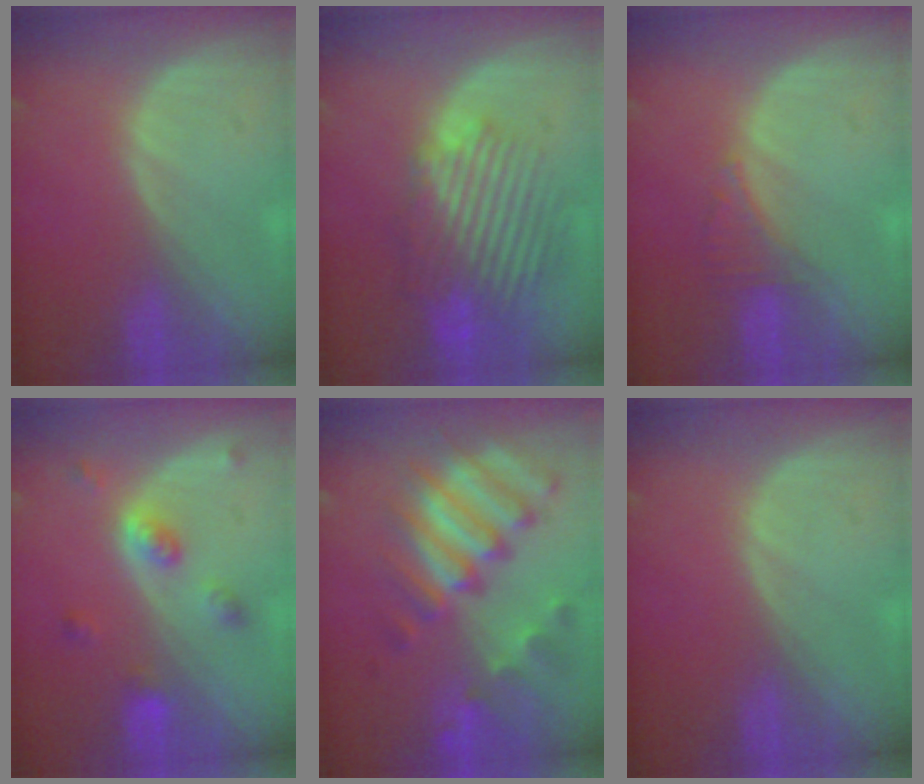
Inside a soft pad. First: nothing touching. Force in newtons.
{"total": 10.2, "press": 9.1, "slide": 4.7}
{"total": 2.5, "press": 2.5, "slide": 0.2}
{"total": 5.2, "press": 4.5, "slide": 2.8}
{"total": 11.6, "press": 10.0, "slide": 5.9}
{"total": 0.0}